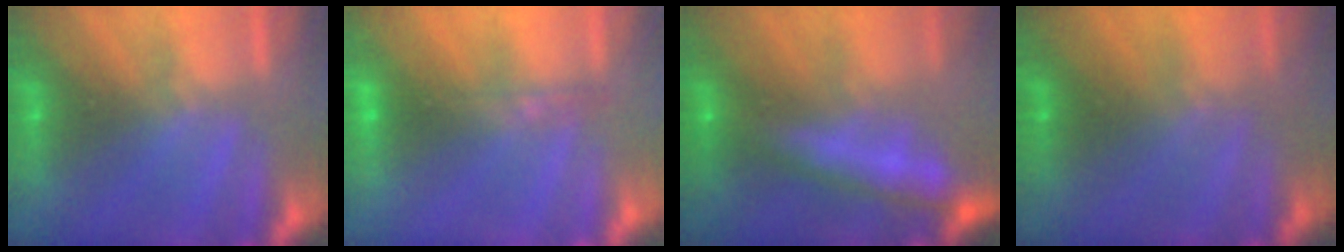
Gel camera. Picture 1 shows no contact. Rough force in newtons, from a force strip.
{"total": 4.4}
{"total": 5.5}
{"total": 1.9}